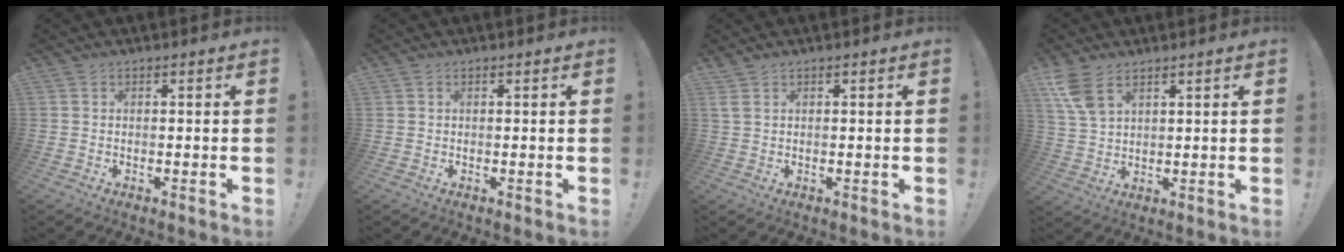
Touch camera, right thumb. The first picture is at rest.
{"total": 0.0}
{"total": 1.6, "force": [1.1, 0.6, 0.9], "torque": [-0.020, -0.001, 0.022]}
{"total": 7.9, "force": [4.9, 4.0, 4.7], "torque": [-0.090, -0.020, 0.094]}